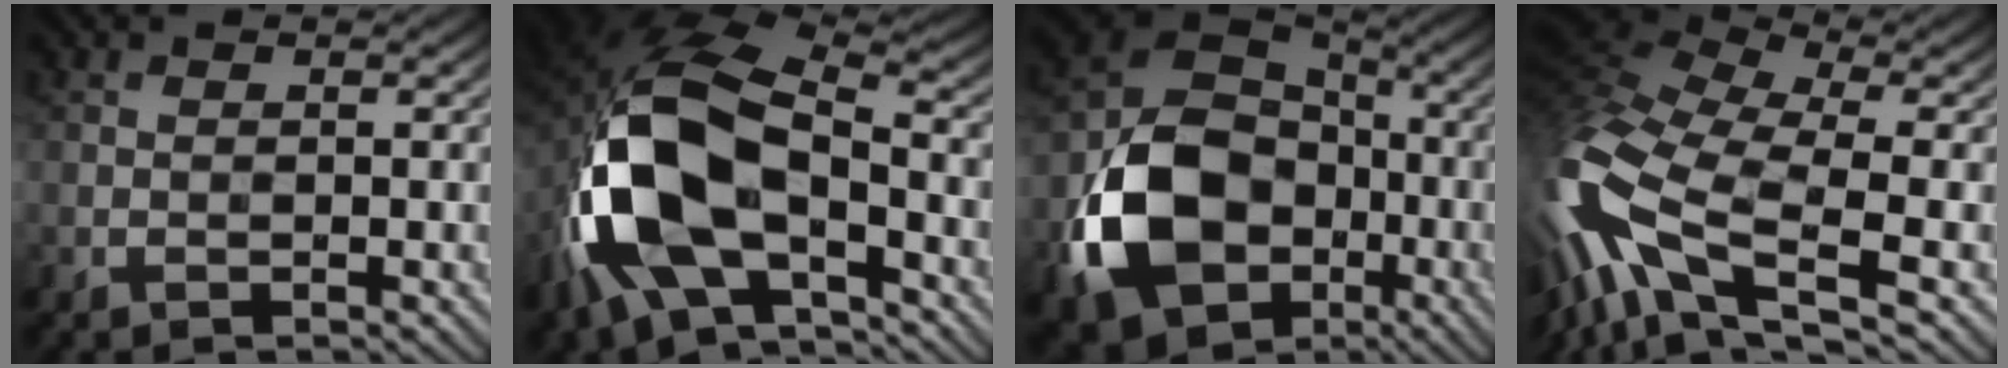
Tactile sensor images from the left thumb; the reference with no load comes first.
{"total": 17.1, "force": [-5.1, 9.4, 13.3], "torque": [-0.309, -0.025, -0.092]}
{"total": 15.6, "force": [-5.0, 11.6, 9.0], "torque": [-0.199, -0.031, -0.104]}
{"total": 17.4, "force": [-4.5, 7.6, 14.9], "torque": [-0.366, -0.015, -0.085]}